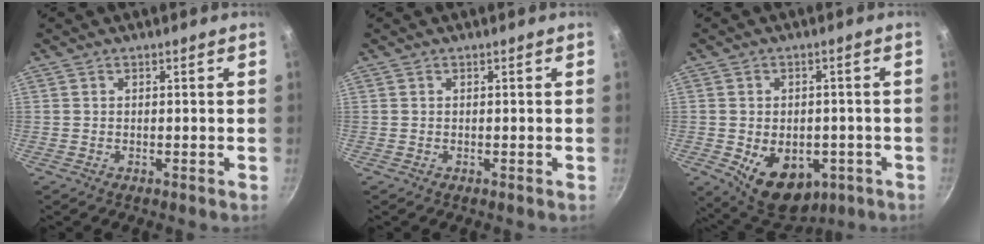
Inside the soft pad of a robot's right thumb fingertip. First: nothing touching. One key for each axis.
{"total": 0.0}
{"total": 13.0, "fx": -4.2, "fy": 8.8, "fz": 8.6, "tx": -0.093, "ty": 0.000, "tz": -0.040}